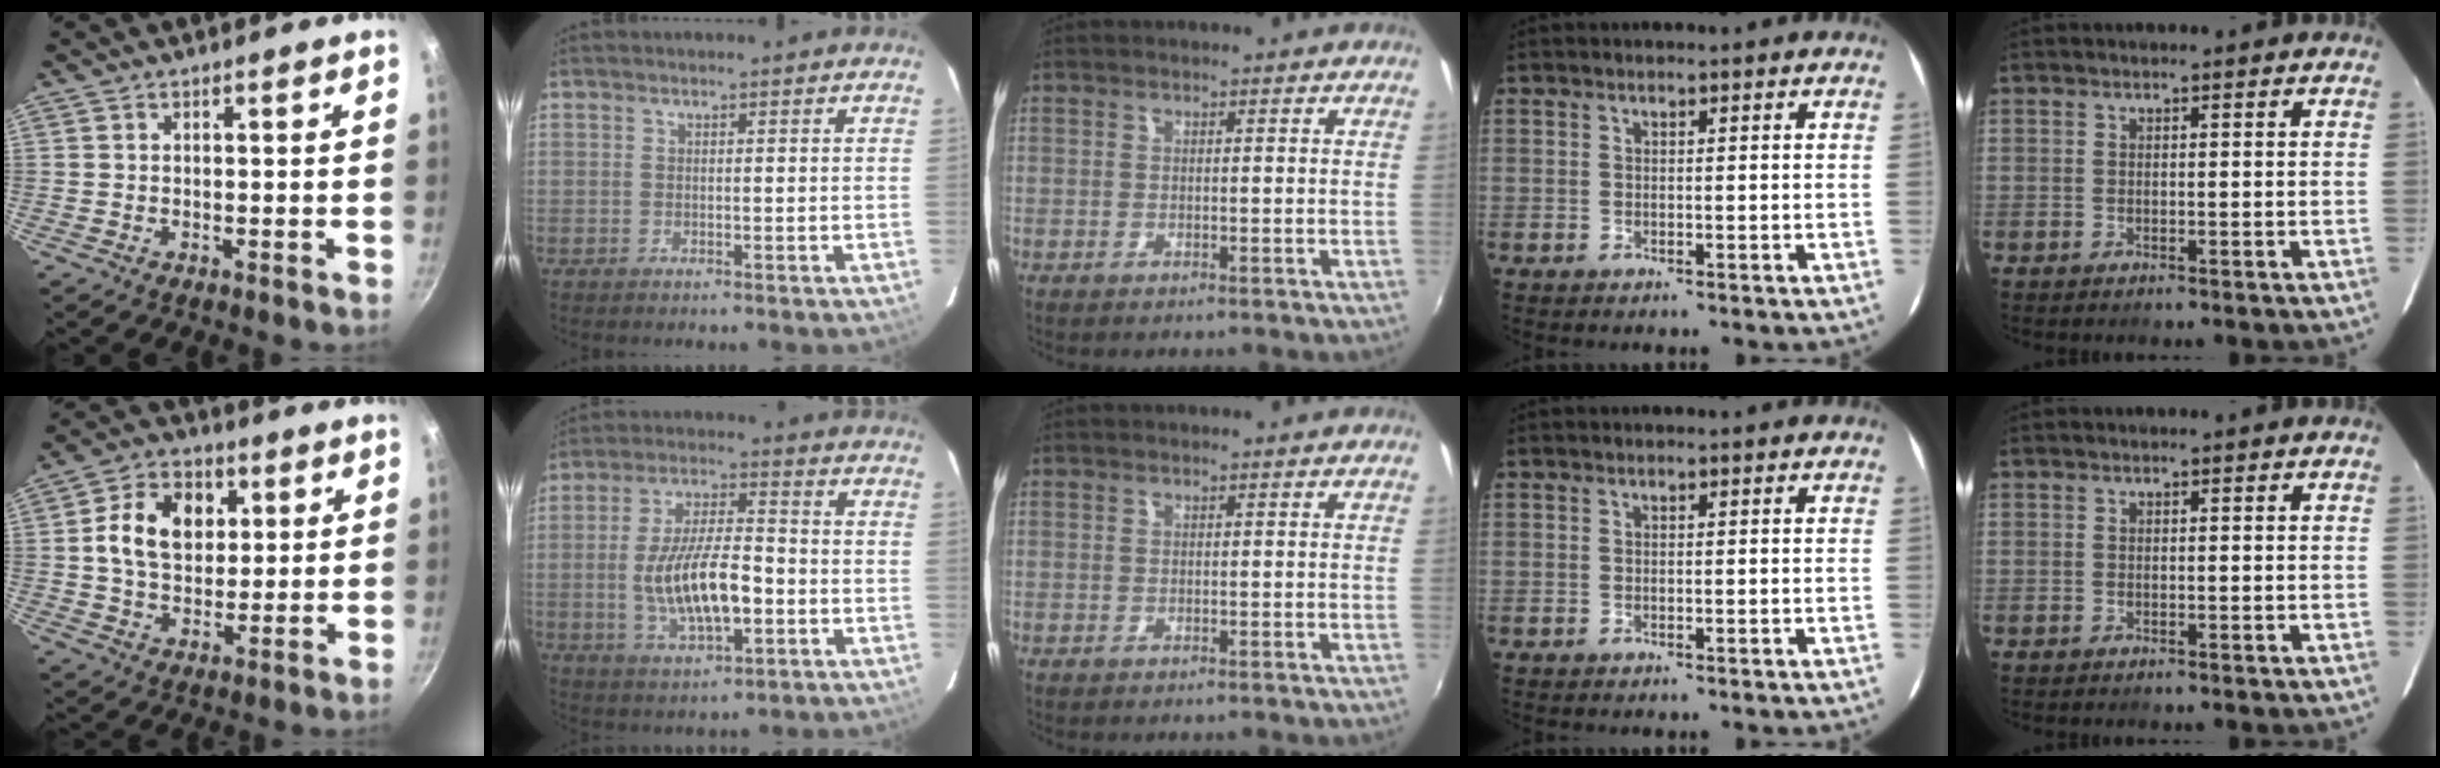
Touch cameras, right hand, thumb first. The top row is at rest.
{"thumb": {"total": 12.4, "force": [2.7, 9.2, 7.9], "torque": [-0.109, 0.004, 0.037]}, "index": {"total": 13.4, "force": [-2.8, 4.7, 12.2], "torque": [-0.238, -0.004, -0.041]}}